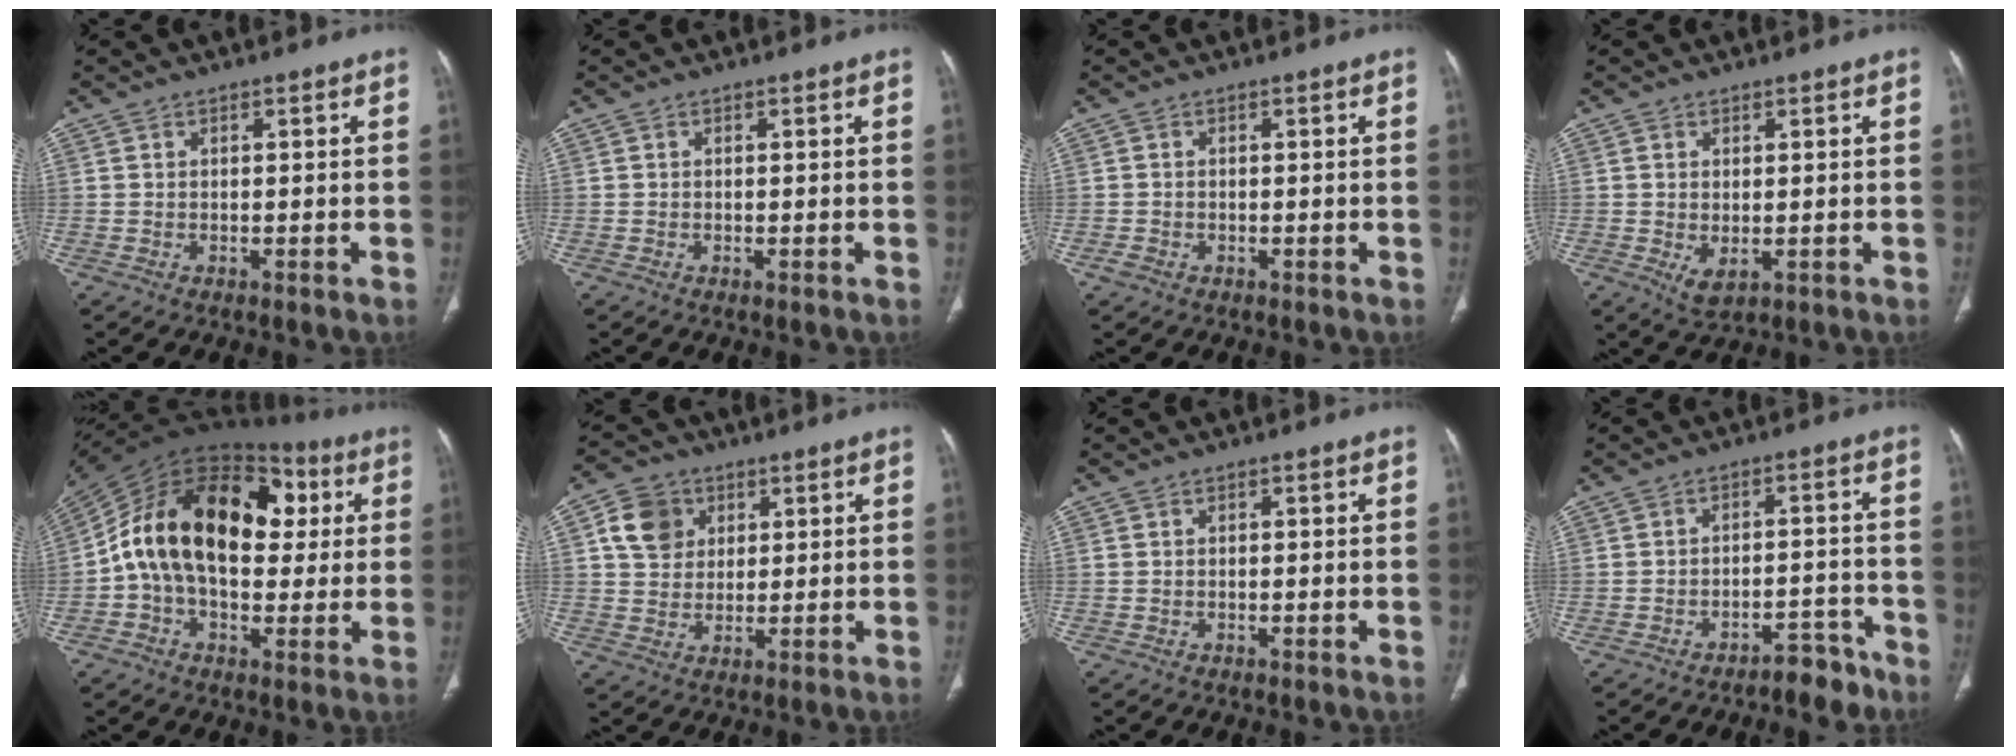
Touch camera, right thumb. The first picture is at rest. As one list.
[{"total": 0.0}, {"total": 1.1, "force": [-0.5, 0.9, 0.5], "torque": [-0.013, 0.001, -0.009]}, {"total": 3.5, "force": [-0.5, 2.0, 2.8], "torque": [-0.051, -0.010, 0.004]}, {"total": 24.5, "force": [4.0, 15.7, 18.4], "torque": [-0.297, 0.043, 0.059]}, {"total": 8.1, "force": [2.9, 6.7, 3.4], "torque": [-0.040, -0.004, 0.053]}, {"total": 0.0}, {"total": 5.5, "force": [-4.4, 2.5, 2.1], "torque": [-0.016, 0.049, -0.059]}]